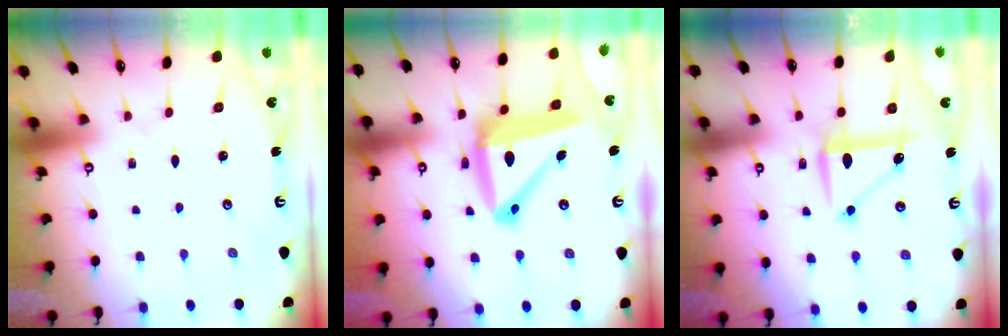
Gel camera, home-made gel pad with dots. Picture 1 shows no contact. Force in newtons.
{"total": 15.0, "press": 14.7, "slide": 2.6}
{"total": 8.5, "press": 8.5, "slide": 0.3}